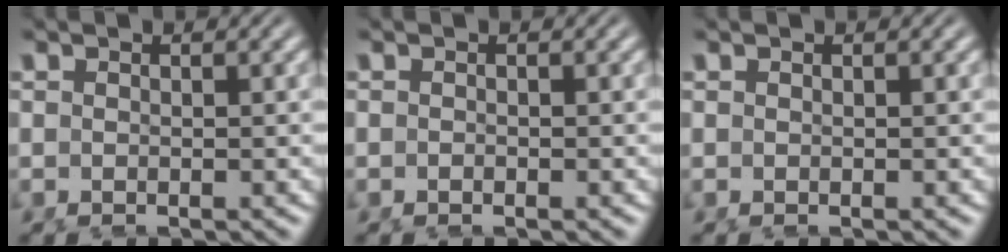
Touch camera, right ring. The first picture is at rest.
{"total": 0.6, "force": [-0.4, -0.4, 0.0], "torque": [0.001, -0.007, -0.004]}
{"total": 0.0}